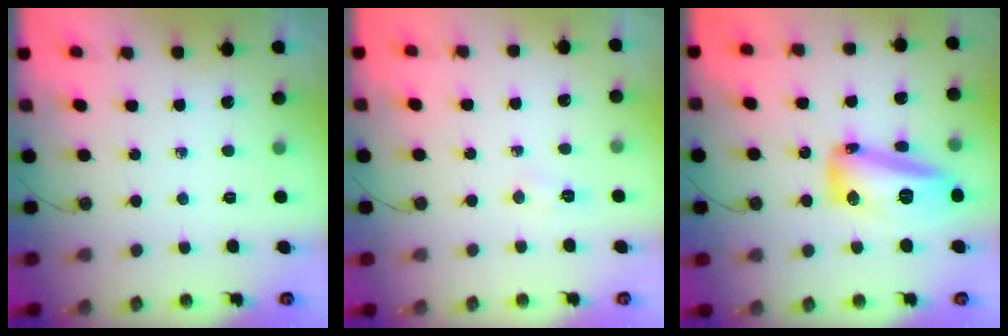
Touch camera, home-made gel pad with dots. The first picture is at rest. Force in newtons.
{"total": 3.6, "press": 3.6, "slide": 0.5}
{"total": 30.4, "press": 21.3, "slide": 21.7}